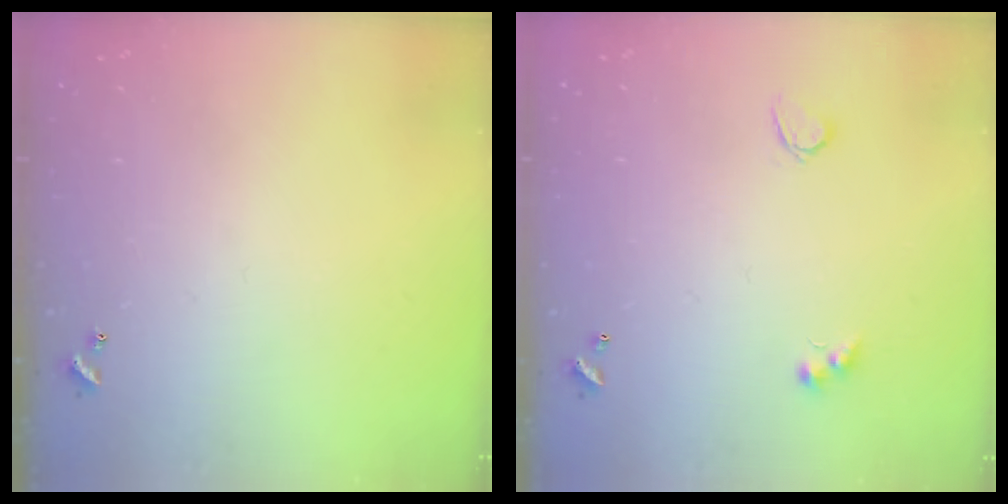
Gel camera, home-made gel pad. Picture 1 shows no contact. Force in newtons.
{"total": 2.8, "press": 2.7, "slide": 1.0}